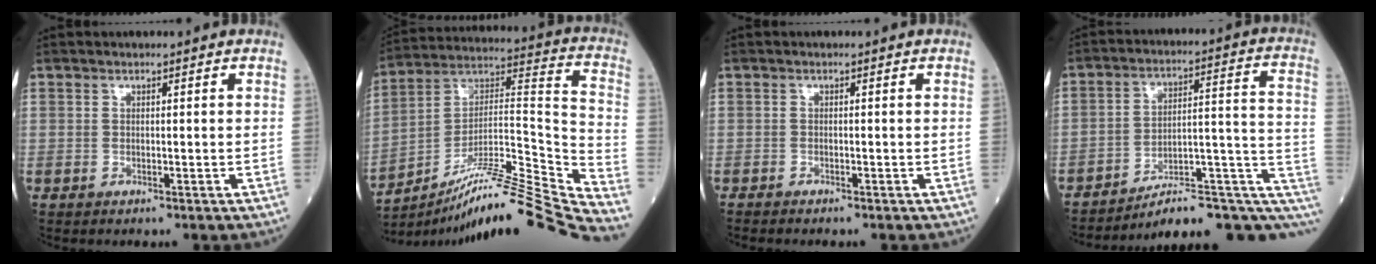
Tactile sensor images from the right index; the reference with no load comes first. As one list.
[{"total": 24.8, "force": [-20.9, -1.8, 13.3], "torque": [-0.171, 0.013, -0.339]}, {"total": 1.3, "force": [-1.2, 0.1, 0.6], "torque": [-0.012, -0.002, -0.019]}, {"total": 16.3, "force": [-10.8, 4.7, 11.2], "torque": [-0.090, 0.079, -0.138]}]